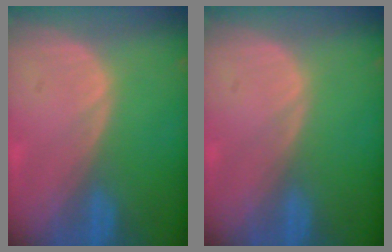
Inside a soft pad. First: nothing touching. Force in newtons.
{"total": 0.0}